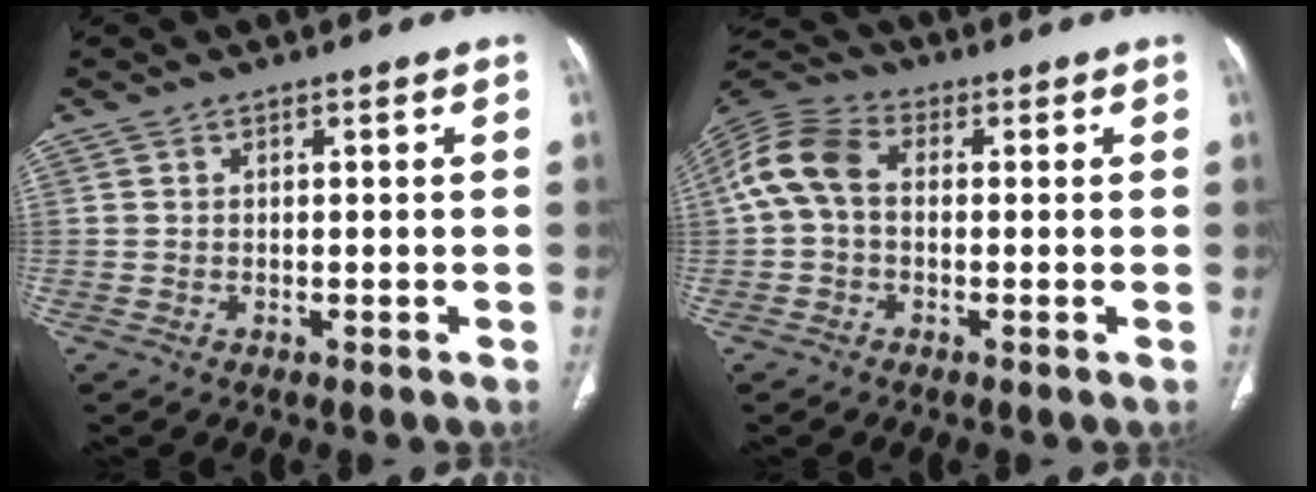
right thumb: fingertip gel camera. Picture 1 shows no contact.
{"total": 9.2, "force": [0.4, 6.3, 6.7], "torque": [-0.139, 0.026, -0.005]}